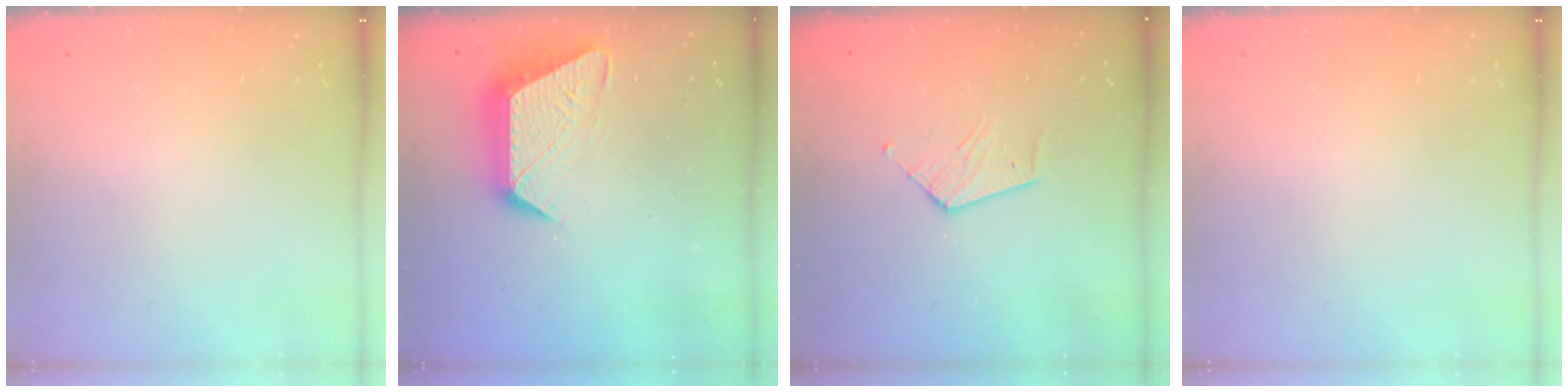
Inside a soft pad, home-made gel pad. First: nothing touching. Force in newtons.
{"total": 14.7, "press": 14.6, "slide": 0.8}
{"total": 6.0, "press": 5.9, "slide": 0.6}
{"total": 0.0}